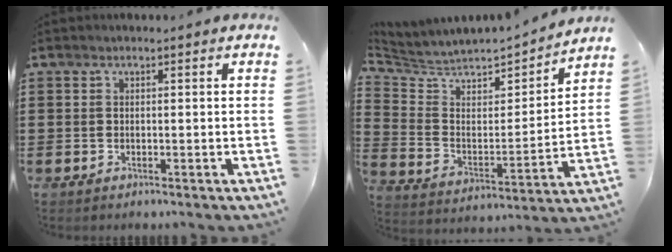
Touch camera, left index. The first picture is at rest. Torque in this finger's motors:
{"motor_torque": [1.11, -1.02, 0.19, 0.05]}